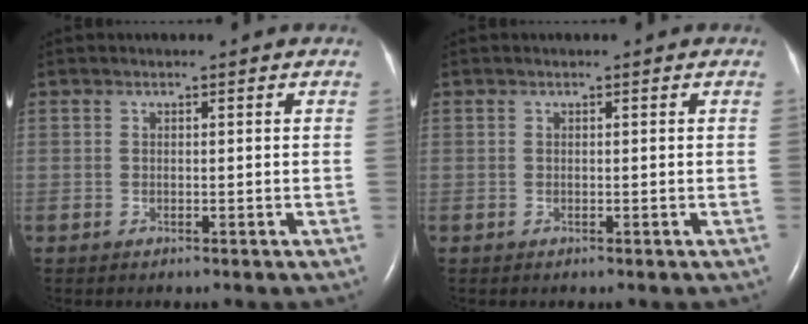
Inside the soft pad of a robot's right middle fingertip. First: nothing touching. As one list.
[{"total": 0.0}]